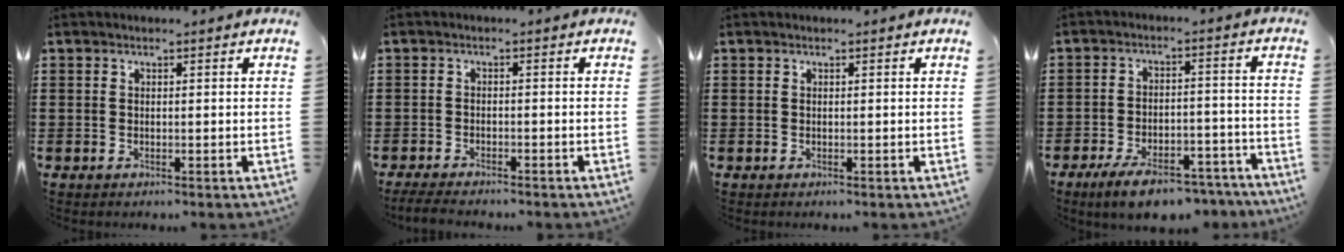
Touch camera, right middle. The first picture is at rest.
{"total": 1.9, "force": [-1.8, 0.0, 0.6], "torque": [-0.018, -0.001, -0.039]}
{"total": 0.0}
{"total": 7.6, "force": [-6.4, 1.6, 3.7], "torque": [-0.061, 0.013, -0.118]}